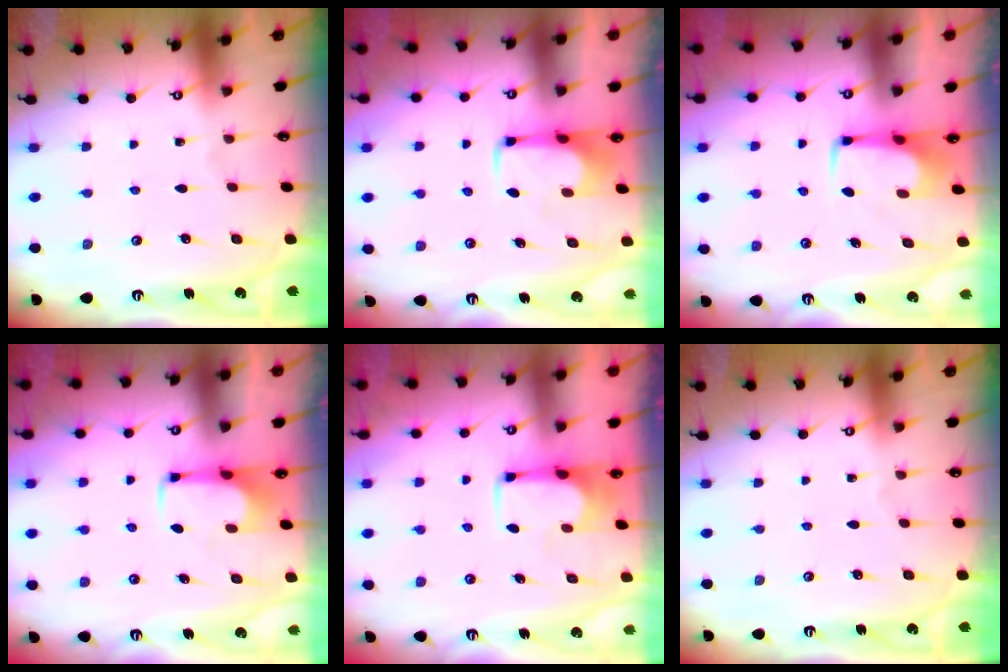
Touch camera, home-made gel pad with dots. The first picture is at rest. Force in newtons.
{"total": 1.3, "press": 1.2, "slide": 0.3}
{"total": 1.8, "press": 1.6, "slide": 0.6}
{"total": 2.0, "press": 2.0, "slide": 0.2}
{"total": 3.7, "press": 3.7, "slide": 0.2}
{"total": 0.0}